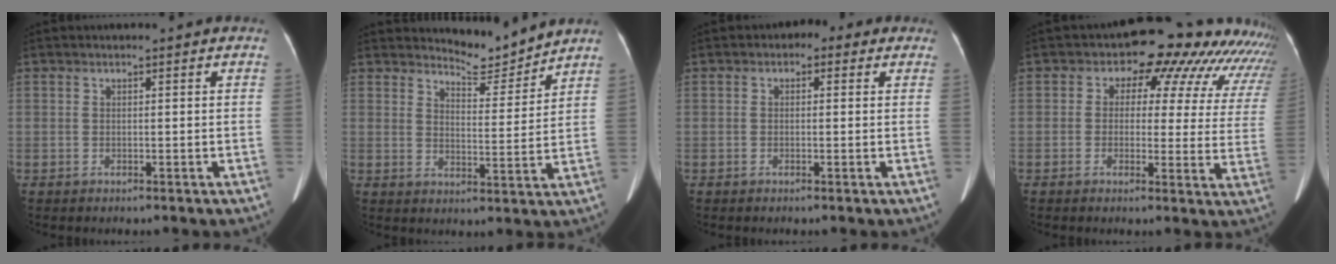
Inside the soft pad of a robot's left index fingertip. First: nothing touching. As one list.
[{"total": 5.7, "force": [5.7, 0.1, -0.3], "torque": [-0.006, -0.022, 0.087]}, {"total": 2.8, "force": [1.1, 1.9, 1.8], "torque": [-0.019, 0.021, 0.006]}, {"total": 15.2, "force": [10.9, 7.0, 7.9], "torque": [-0.068, 0.019, 0.095]}]